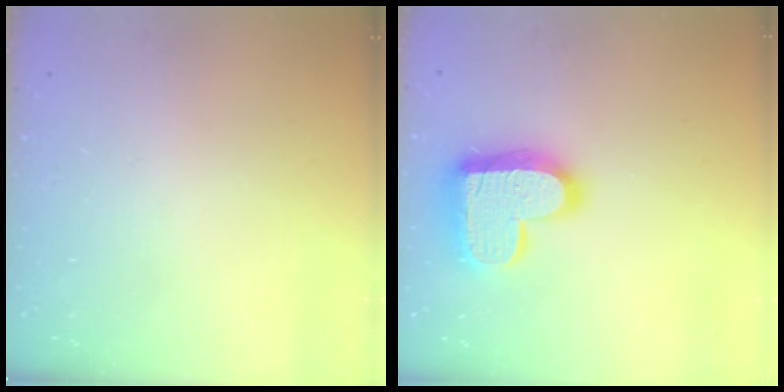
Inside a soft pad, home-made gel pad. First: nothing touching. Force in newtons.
{"total": 17.9, "press": 17.9, "slide": 1.4}